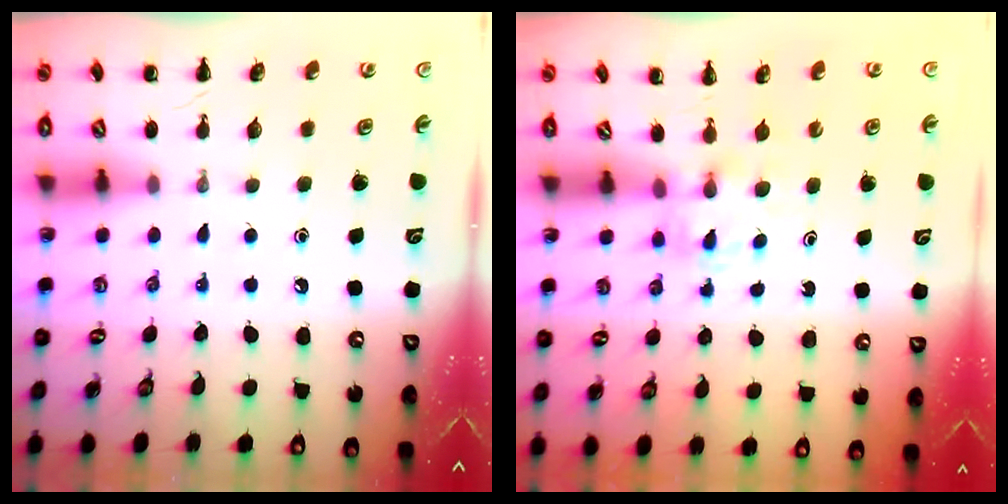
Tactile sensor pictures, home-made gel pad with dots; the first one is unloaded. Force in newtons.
{"total": 2.6, "press": 2.4, "slide": 1.1}